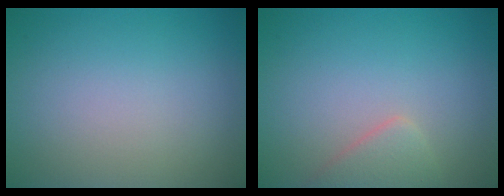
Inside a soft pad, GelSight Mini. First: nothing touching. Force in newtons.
{"total": 2.1, "press": 2.1, "slide": 0.2}